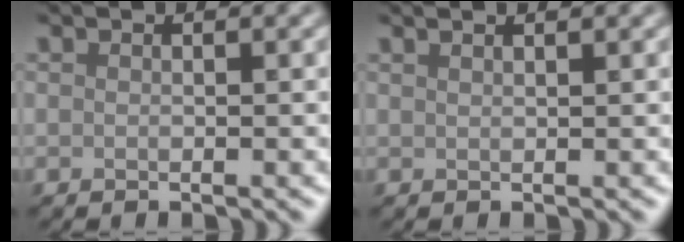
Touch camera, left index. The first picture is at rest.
{"total": 2.4, "force": [1.7, 1.0, 1.4], "torque": [-0.005, 0.005, -0.004]}